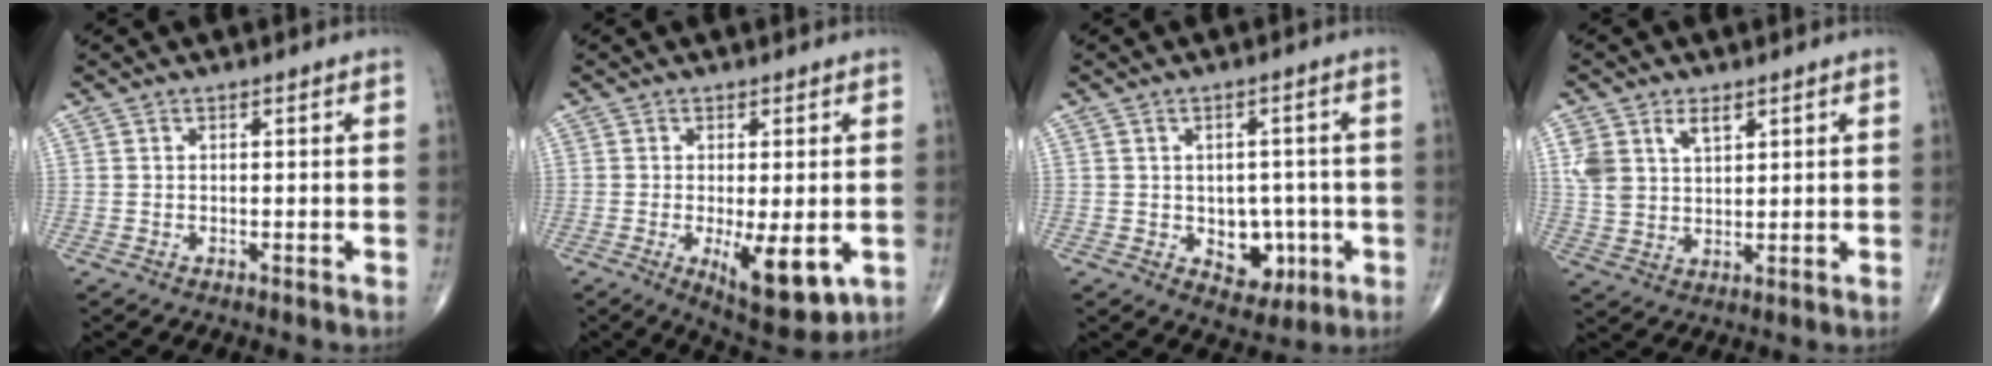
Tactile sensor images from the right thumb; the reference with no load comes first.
{"total": 10.1, "force": [-2.5, 3.6, 9.1], "torque": [-0.128, -0.023, -0.030]}
{"total": 7.4, "force": [-1.6, 5.5, 4.6], "torque": [-0.018, 0.012, -0.010]}
{"total": 7.1, "force": [3.4, 4.3, 4.6], "torque": [-0.080, -0.008, 0.073]}